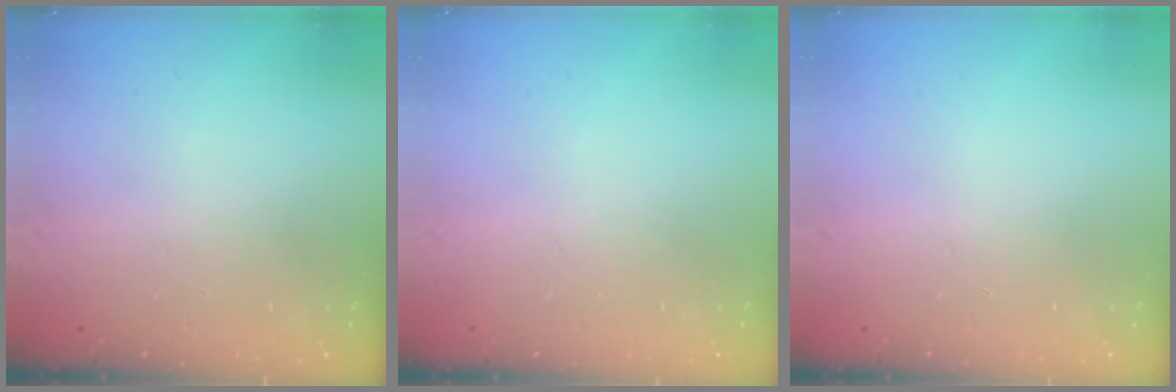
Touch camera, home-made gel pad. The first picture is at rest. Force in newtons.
{"total": 0.0}
{"total": 0.0}